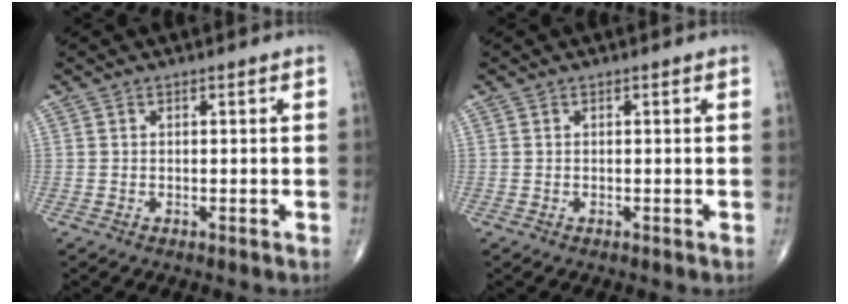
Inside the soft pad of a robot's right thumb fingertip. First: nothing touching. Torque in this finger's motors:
{"motor_torque": [0.01, 0.01, -0.03, -0.03, 0.01]}